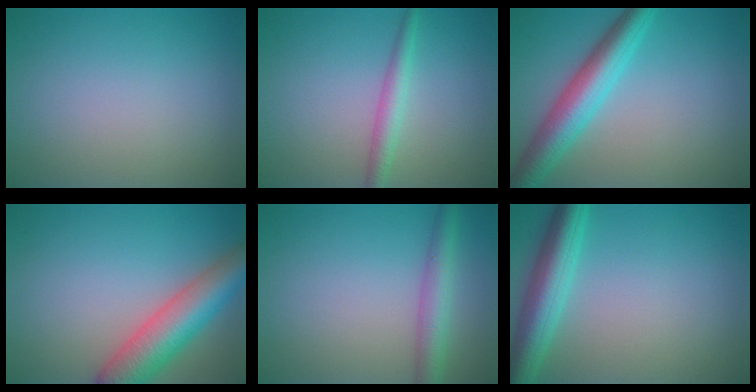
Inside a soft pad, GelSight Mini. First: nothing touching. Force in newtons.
{"total": 2.2, "press": 2.2, "slide": 0.1}
{"total": 5.9, "press": 5.9, "slide": 0.2}
{"total": 7.2, "press": 7.2, "slide": 0.4}
{"total": 3.5, "press": 3.5, "slide": 0.1}
{"total": 5.6, "press": 5.6, "slide": 0.3}